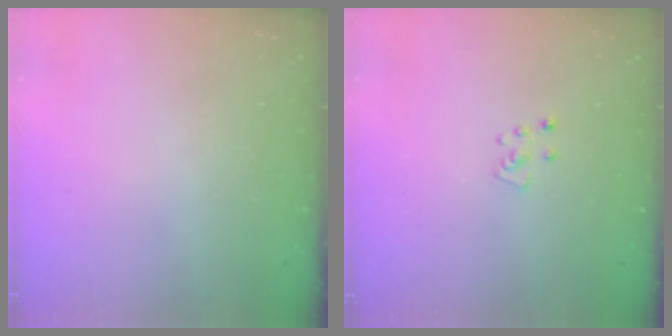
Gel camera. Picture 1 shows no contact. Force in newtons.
{"total": 3.9, "press": 3.9, "slide": 0.2}